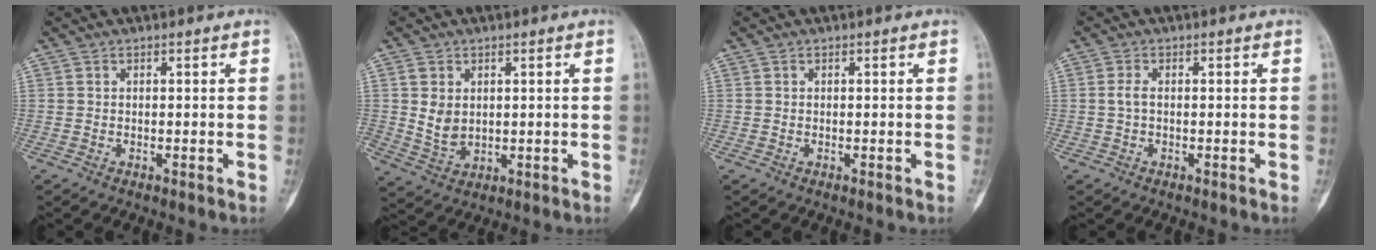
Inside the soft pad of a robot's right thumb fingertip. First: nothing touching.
{"total": 5.2, "force": [1.1, 3.9, 3.2], "torque": [-0.044, -0.012, 0.032]}
{"total": 0.0}
{"total": 1.5, "force": [-0.1, 0.7, 1.3], "torque": [-0.028, 0.001, -0.002]}